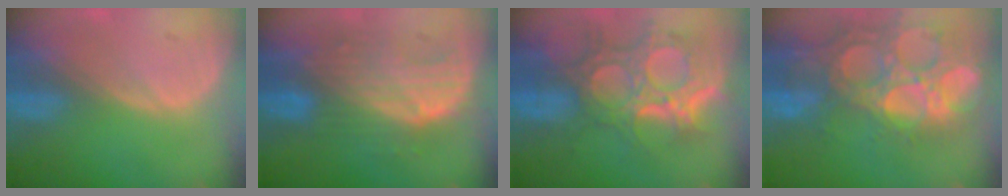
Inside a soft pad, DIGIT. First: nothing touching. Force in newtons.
{"total": 8.9, "press": 8.3, "slide": 3.2}
{"total": 12.1, "press": 10.8, "slide": 5.4}
{"total": 15.4, "press": 12.8, "slide": 8.6}